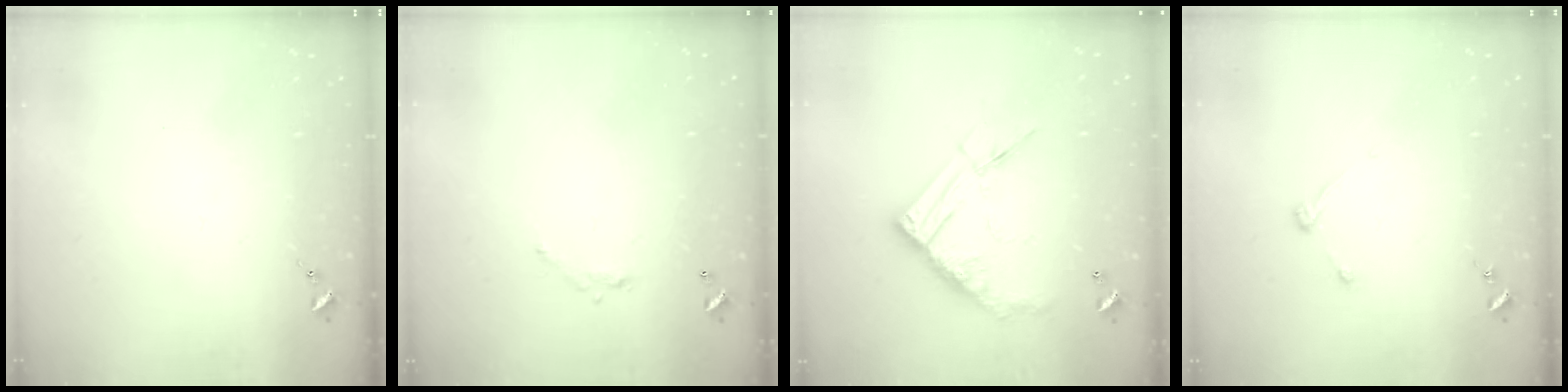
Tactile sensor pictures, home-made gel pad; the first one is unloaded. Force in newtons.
{"total": 4.8, "press": 4.8, "slide": 0.3}
{"total": 15.8, "press": 15.7, "slide": 1.4}
{"total": 3.7, "press": 3.6, "slide": 0.6}